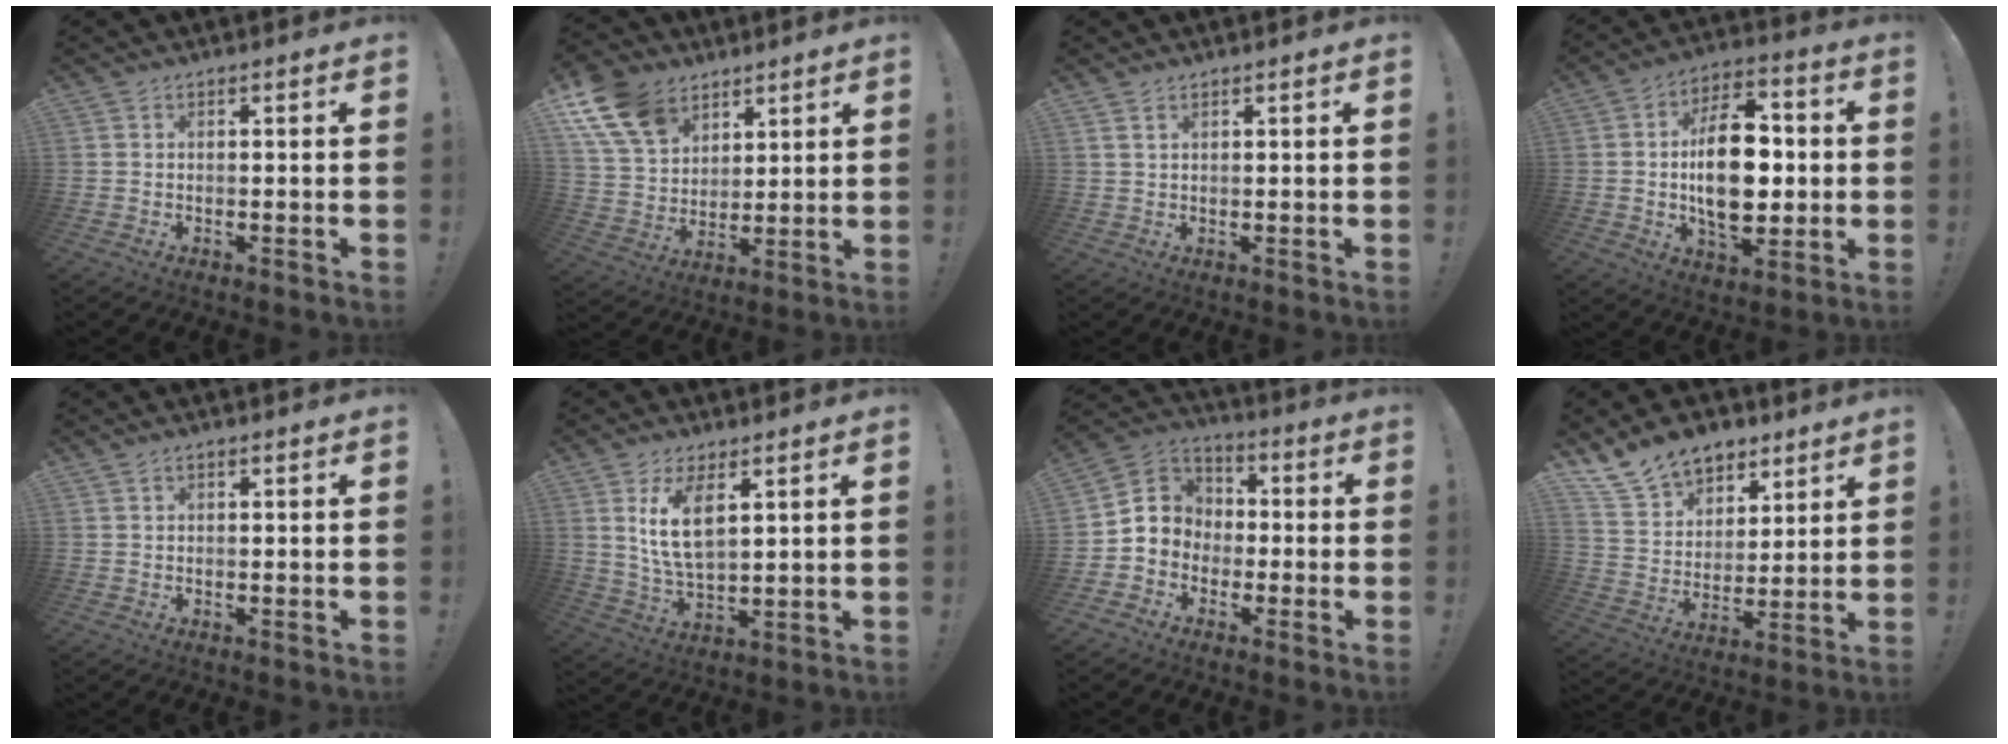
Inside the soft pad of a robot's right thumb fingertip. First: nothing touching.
{"total": 15.1, "force": [9.0, 10.1, 6.9], "torque": [-0.146, -0.044, 0.177]}
{"total": 1.7, "force": [1.0, 0.7, 1.2], "torque": [-0.025, 0.000, 0.019]}
{"total": 19.4, "force": [-0.5, 11.5, 15.6], "torque": [-0.259, 0.006, -0.010]}
{"total": 0.8, "force": [0.5, 0.5, 0.4], "torque": [-0.015, 0.004, 0.011]}
{"total": 9.9, "force": [4.3, 4.3, 7.8], "torque": [-0.155, -0.021, 0.073]}
{"total": 7.6, "force": [-1.9, 7.2, 1.5], "torque": [-0.024, 0.016, -0.025]}
{"total": 14.6, "force": [11.0, 8.7, 4.0], "torque": [-0.078, -0.080, 0.212]}